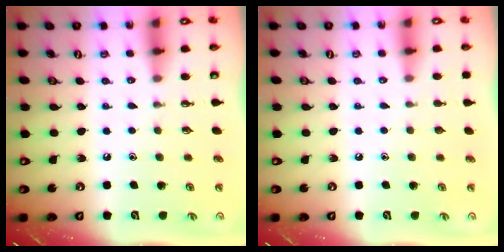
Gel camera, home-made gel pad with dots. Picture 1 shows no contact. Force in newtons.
{"total": 0.0}